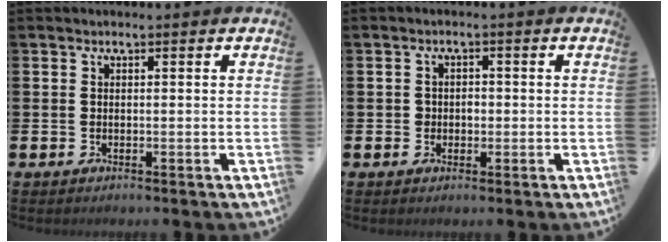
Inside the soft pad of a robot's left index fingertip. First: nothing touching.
{"total": 1.5, "force": [-0.1, 1.4, 0.6], "torque": [-0.005, 0.005, -0.007]}